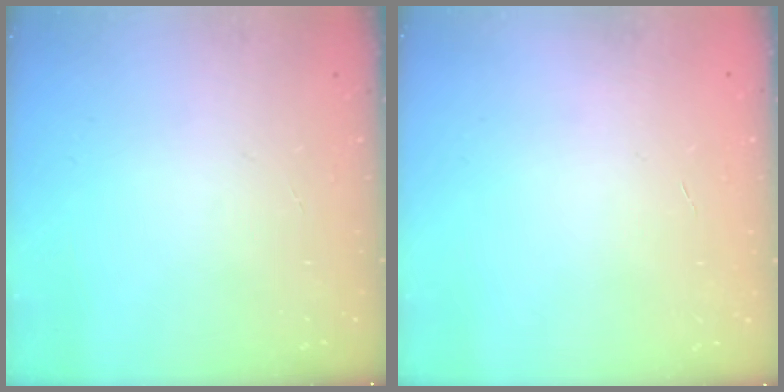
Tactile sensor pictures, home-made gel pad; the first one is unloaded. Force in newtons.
{"total": 0.0}